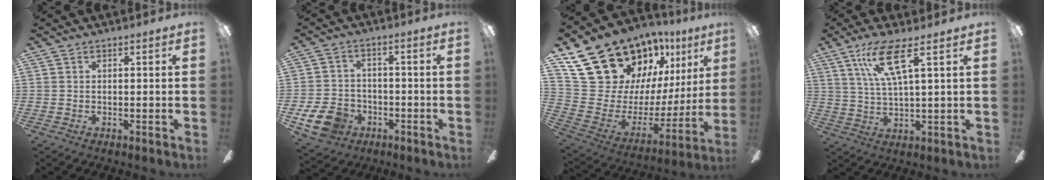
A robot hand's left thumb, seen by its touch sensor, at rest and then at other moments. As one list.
[{"total": 9.9, "force": [-5.0, 7.0, 4.8], "torque": [-0.114, 0.029, -0.090]}, {"total": 23.8, "force": [18.0, 12.5, 9.2], "torque": [-0.168, -0.119, 0.354]}, {"total": 10.9, "force": [5.5, 2.1, 9.2], "torque": [-0.187, 0.002, 0.098]}]